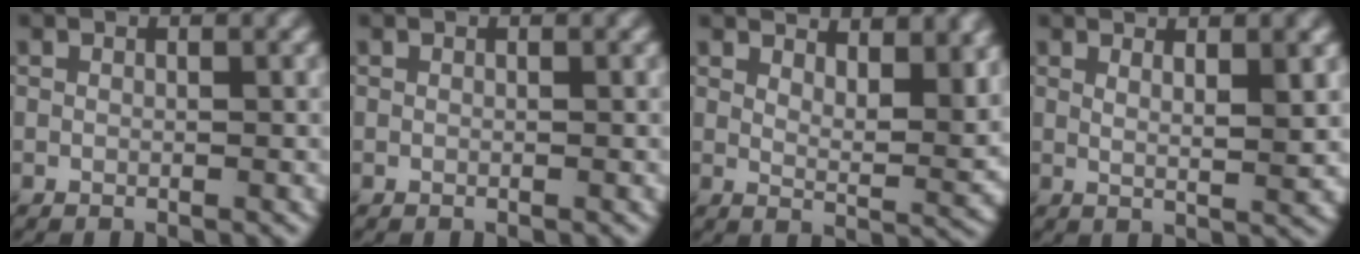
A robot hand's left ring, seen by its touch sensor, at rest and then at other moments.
{"total": 0.0}
{"total": 7.2, "force": [5.2, 2.3, 4.4], "torque": [-0.060, 0.003, 0.073]}
{"total": 3.7, "force": [1.9, 0.9, 3.1], "torque": [-0.030, -0.001, 0.027]}